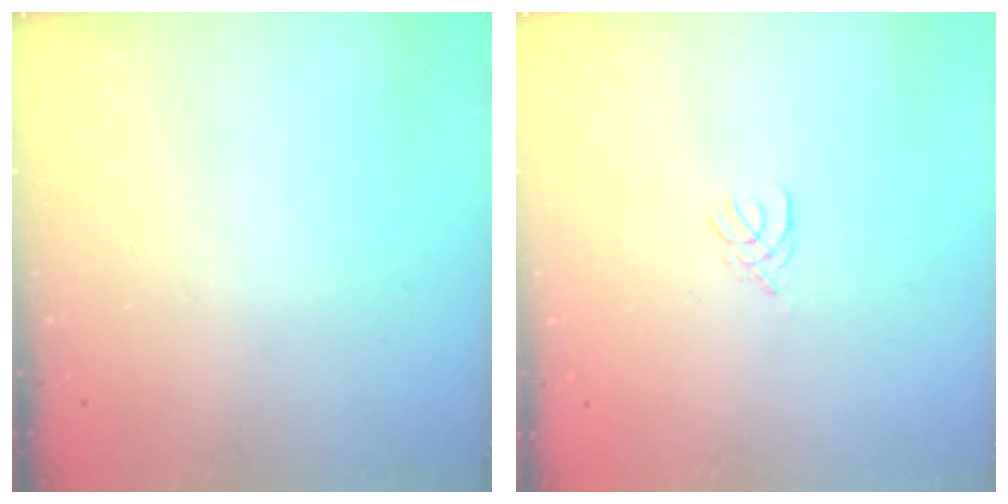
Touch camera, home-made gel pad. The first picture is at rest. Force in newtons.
{"total": 2.1, "press": 2.0, "slide": 0.4}